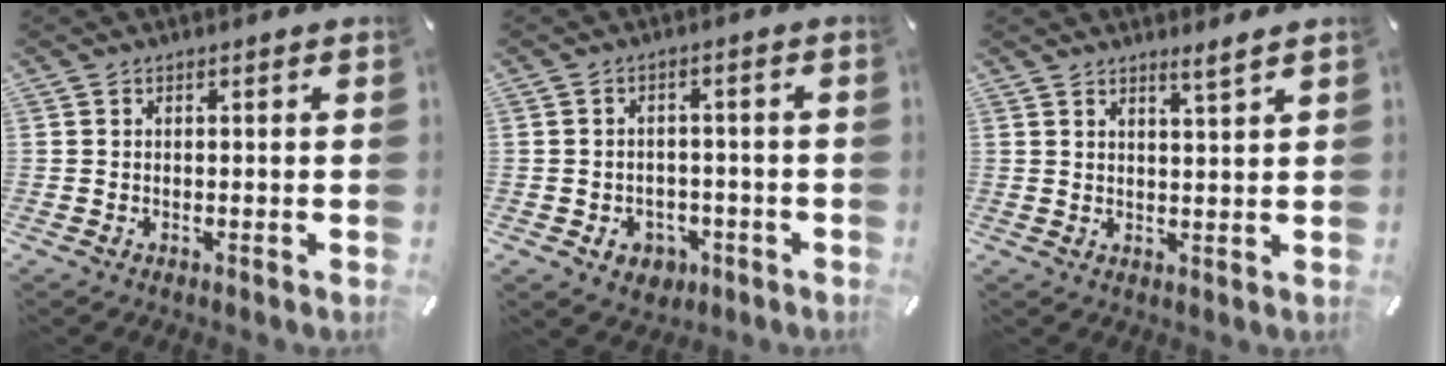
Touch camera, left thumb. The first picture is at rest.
{"total": 5.0, "force": [-2.0, 4.2, 1.8], "torque": [-0.022, 0.012, -0.034]}
{"total": 3.0, "force": [2.7, -0.5, 1.2], "torque": [-0.021, -0.020, 0.047]}